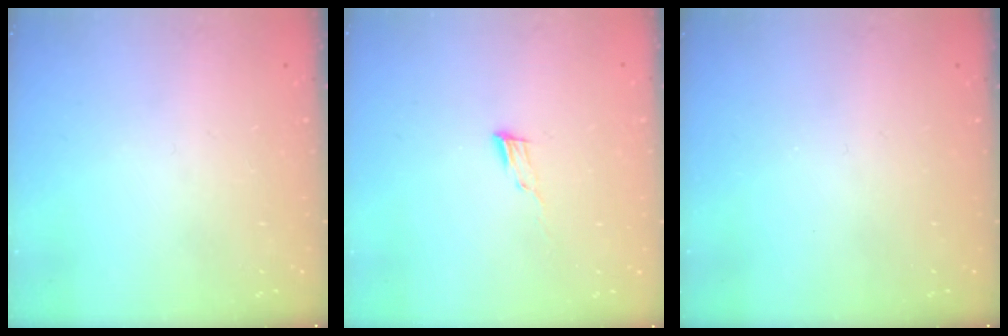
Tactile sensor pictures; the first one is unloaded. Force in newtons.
{"total": 4.8, "press": 4.7, "slide": 1.0}
{"total": 0.0}